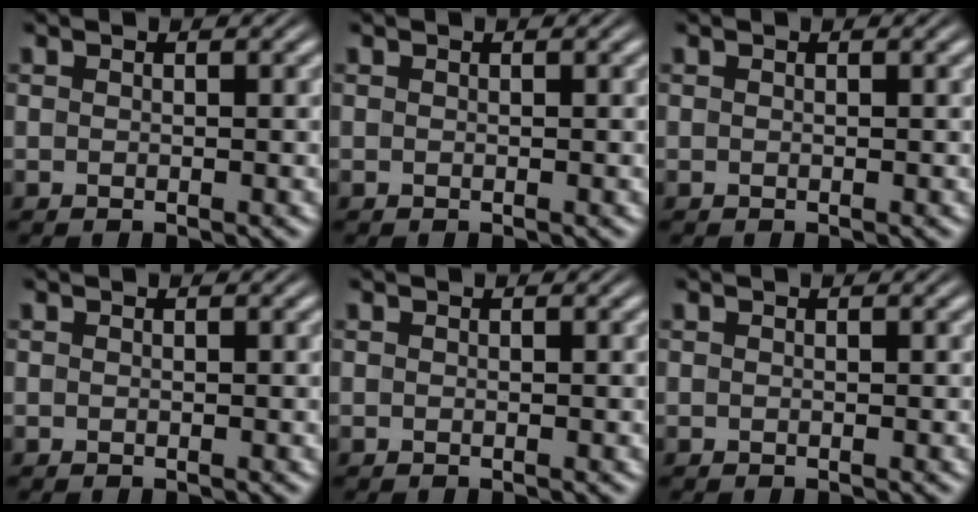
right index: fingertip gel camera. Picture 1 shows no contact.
{"total": 0.0}
{"total": 0.0}
{"total": 0.0}
{"total": 0.0}
{"total": 0.0}